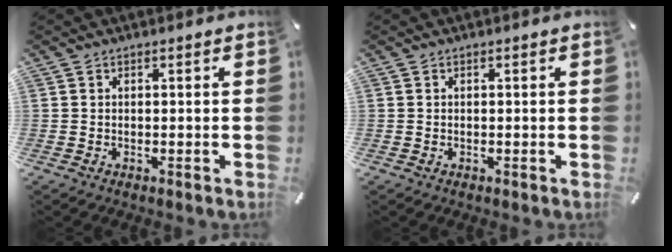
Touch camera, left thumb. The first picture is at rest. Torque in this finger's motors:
{"motor_torque": [-0.05, -0.03, -0.04, 0.00, 0.00]}